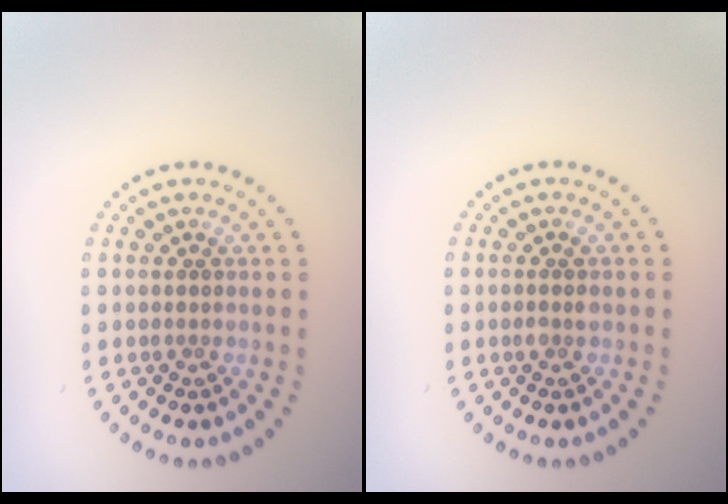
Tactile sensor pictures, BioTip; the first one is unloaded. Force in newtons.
{"total": 1.0, "press": 1.0, "slide": 0.2}